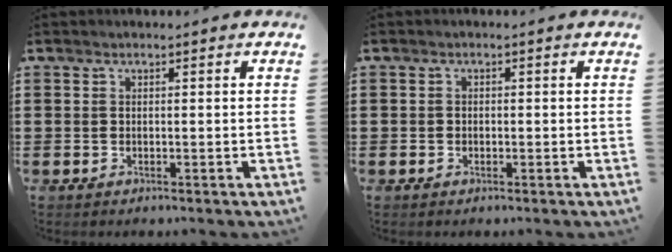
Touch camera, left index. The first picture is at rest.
{"total": 0.8, "force": [-0.4, 0.6, 0.2], "torque": [-0.007, 0.002, -0.008]}